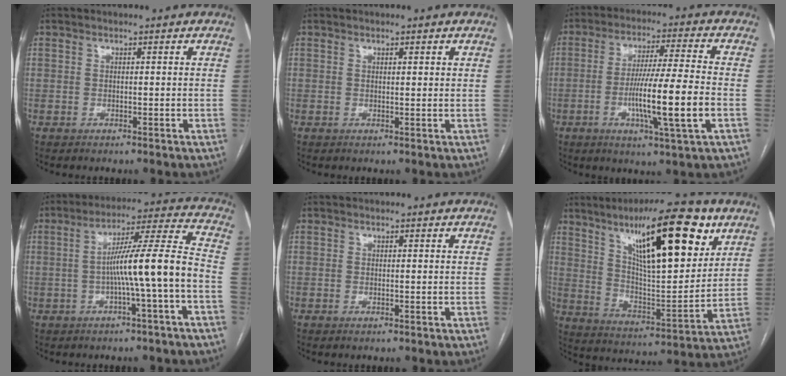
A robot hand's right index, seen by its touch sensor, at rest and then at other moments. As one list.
[{"total": 1.1, "force": [0.7, 0.2, 0.9], "torque": [-0.018, -0.001, 0.009]}, {"total": 12.6, "force": [-3.0, -0.4, 12.2], "torque": [-0.220, -0.012, -0.059]}, {"total": 11.5, "force": [-2.6, -1.0, 11.1], "torque": [-0.182, 0.022, -0.042]}, {"total": 0.0}, {"total": 21.2, "force": [11.2, 4.6, 17.5], "torque": [-0.279, 0.012, 0.187]}]